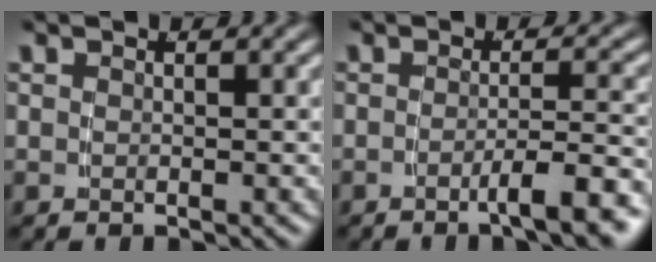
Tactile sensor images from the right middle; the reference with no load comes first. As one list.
[{"total": 3.9, "force": [-2.6, -0.1, 2.9], "torque": [-0.037, 0.000, -0.042]}]